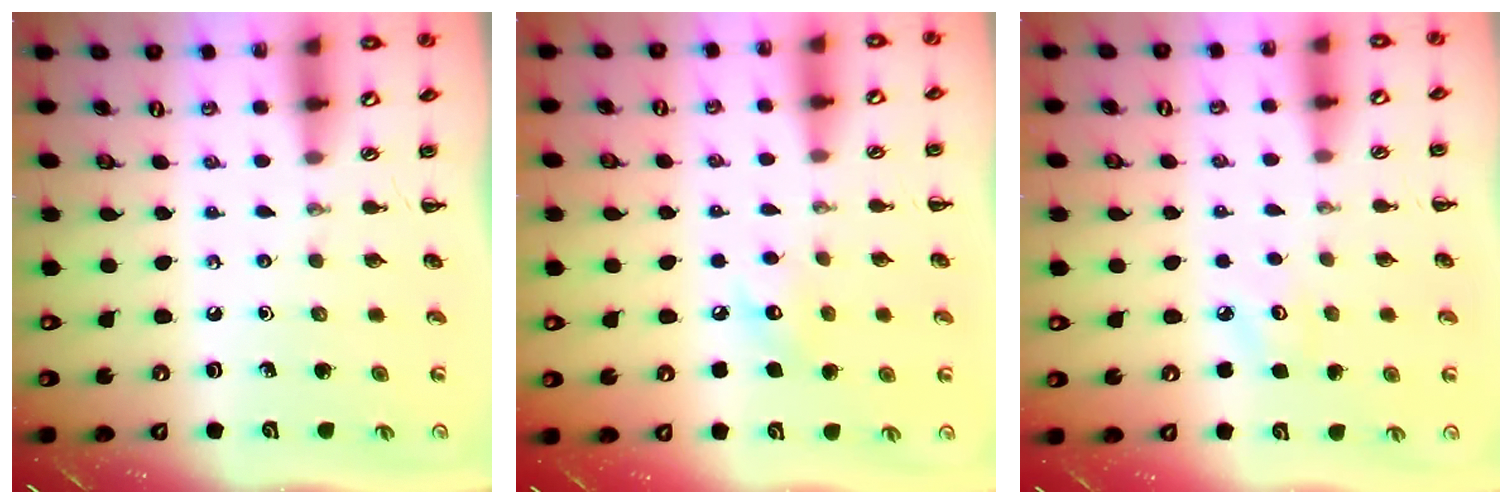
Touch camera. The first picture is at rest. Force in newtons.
{"total": 7.4, "press": 7.2, "slide": 1.3}
{"total": 2.9, "press": 2.8, "slide": 0.7}